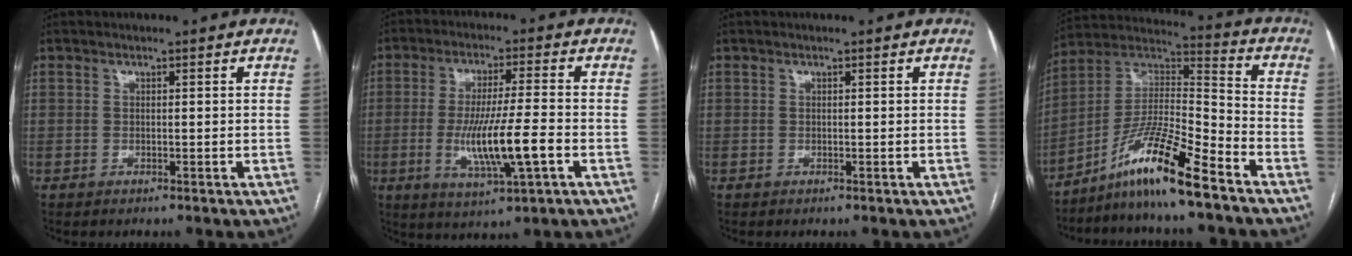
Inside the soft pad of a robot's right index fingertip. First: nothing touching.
{"total": 11.1, "force": [-2.8, 0.5, 10.7], "torque": [-0.203, -0.014, -0.048]}
{"total": 0.0}
{"total": 13.7, "force": [-9.6, 0.3, 9.8], "torque": [-0.186, 0.010, -0.176]}